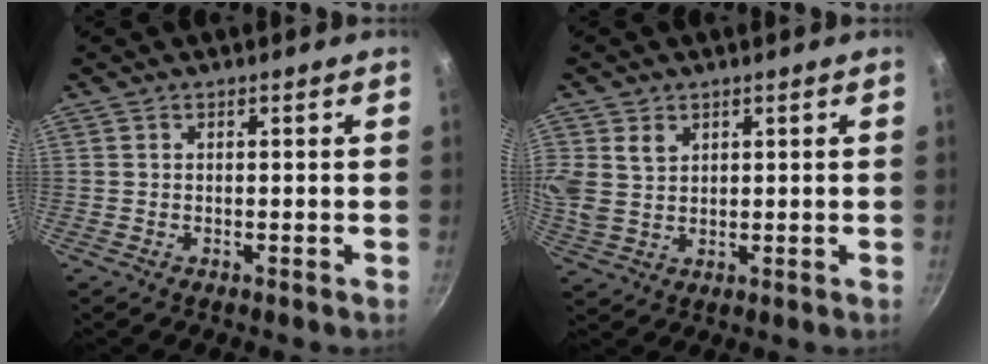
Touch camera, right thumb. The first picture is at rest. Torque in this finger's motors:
{"motor_torque": [-0.84, 1.35, 1.01, 0.50, 0.13]}